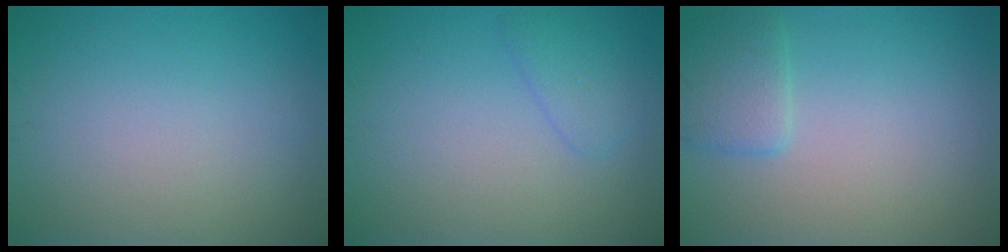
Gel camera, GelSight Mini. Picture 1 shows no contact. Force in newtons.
{"total": 1.8, "press": 1.8, "slide": 0.2}
{"total": 2.4, "press": 2.3, "slide": 0.2}